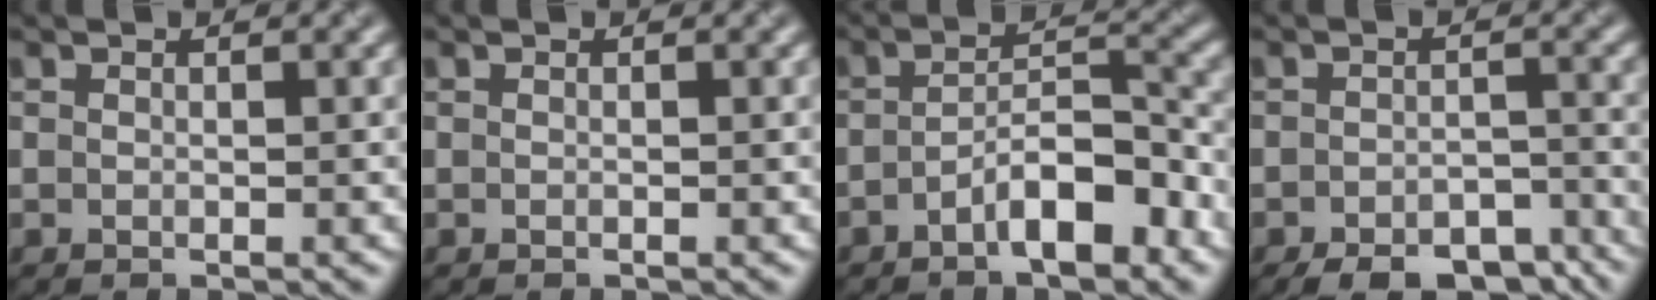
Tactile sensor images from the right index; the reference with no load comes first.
{"total": 0.0}
{"total": 5.1, "force": [-2.7, 1.5, 4.0], "torque": [-0.067, 0.016, -0.045]}
{"total": 7.1, "force": [-5.6, 3.0, 3.1], "torque": [-0.039, -0.016, -0.075]}